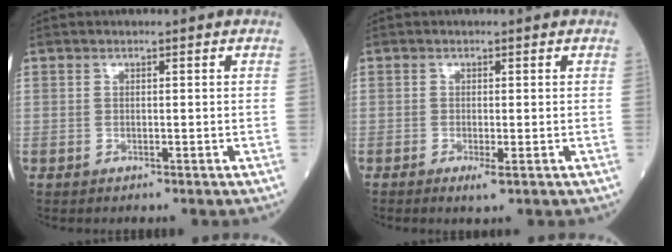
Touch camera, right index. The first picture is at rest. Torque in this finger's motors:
{"motor_torque": [0.08, -0.07, 0.05, 0.00]}